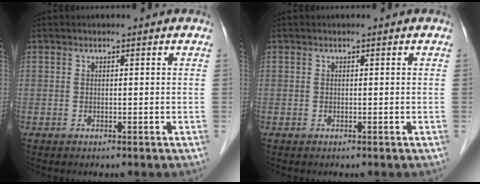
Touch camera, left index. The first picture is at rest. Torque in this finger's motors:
{"motor_torque": [-0.01, 0.00, 0.00, 0.00]}